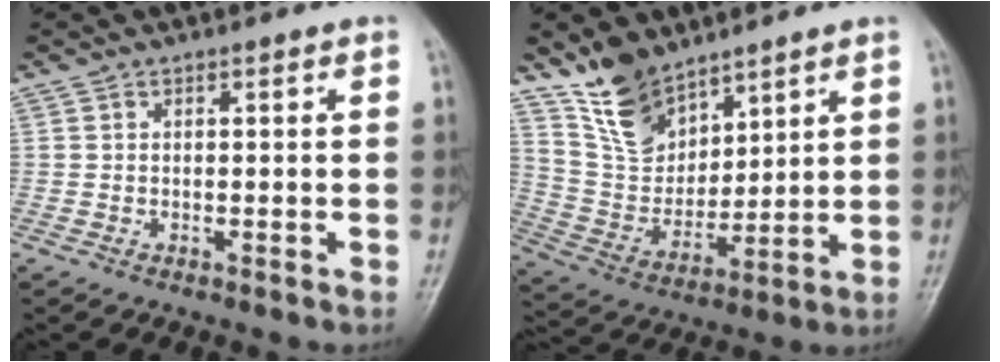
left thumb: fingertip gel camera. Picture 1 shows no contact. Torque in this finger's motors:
{"motor_torque": [0.89, -0.51, 1.18, -1.02, 0.05]}